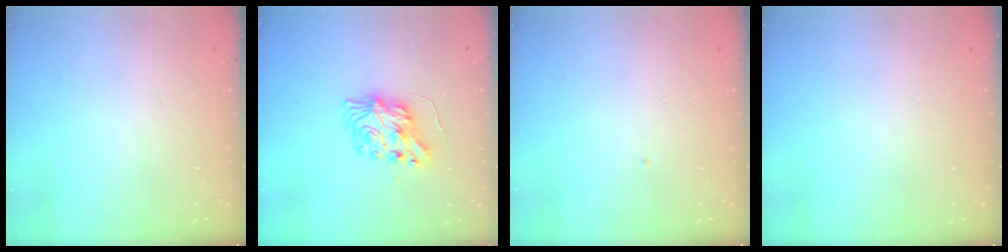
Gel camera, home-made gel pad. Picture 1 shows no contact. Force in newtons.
{"total": 8.7, "press": 8.6, "slide": 0.4}
{"total": 0.0}
{"total": 0.0}